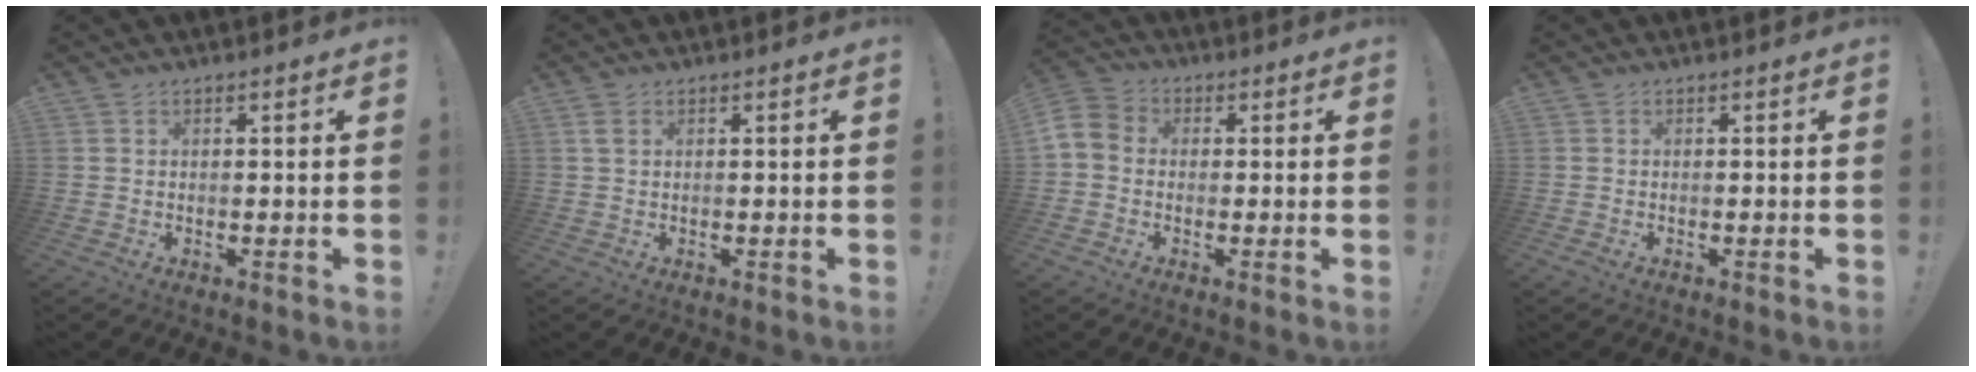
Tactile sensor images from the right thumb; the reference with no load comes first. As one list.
[{"total": 1.6, "force": [0.9, 0.8, 1.1], "torque": [-0.016, 0.000, 0.014]}, {"total": 6.2, "force": [-0.9, 5.0, 3.5], "torque": [-0.077, 0.019, -0.009]}, {"total": 0.5, "force": [-0.4, 0.2, 0.3], "torque": [-0.006, 0.000, -0.007]}]